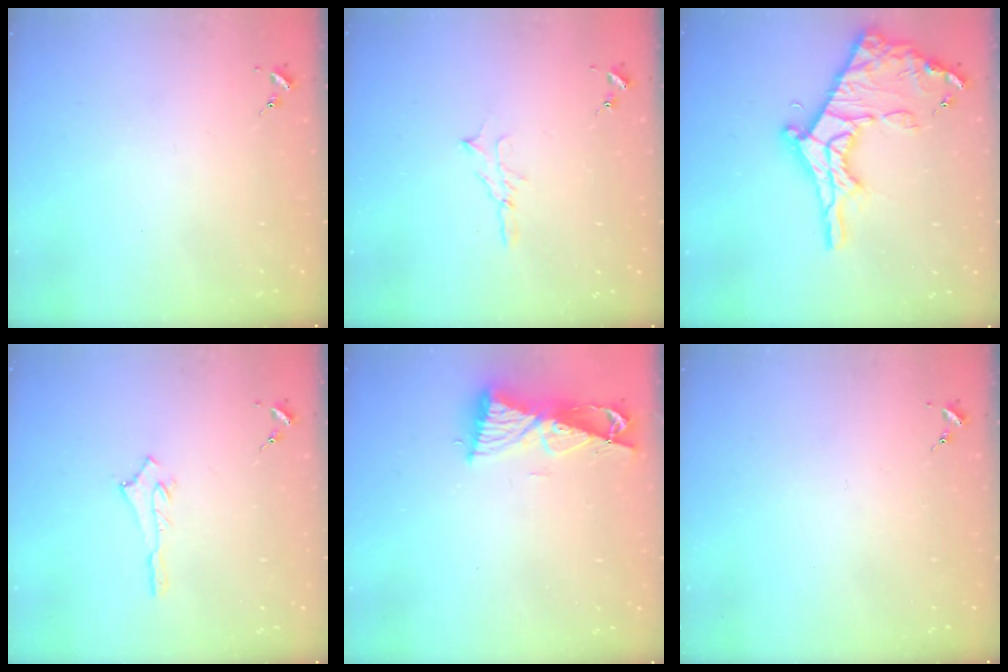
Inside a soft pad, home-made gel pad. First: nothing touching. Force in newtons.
{"total": 4.7, "press": 4.7, "slide": 0.5}
{"total": 21.0, "press": 20.9, "slide": 1.8}
{"total": 2.5, "press": 2.5, "slide": 0.2}
{"total": 8.5, "press": 8.4, "slide": 1.0}
{"total": 0.0}